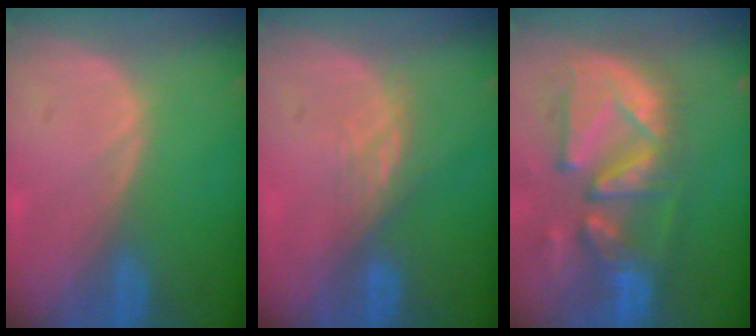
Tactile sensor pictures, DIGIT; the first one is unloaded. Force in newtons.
{"total": 3.0, "press": 2.6, "slide": 1.5}
{"total": 13.1, "press": 11.3, "slide": 6.6}